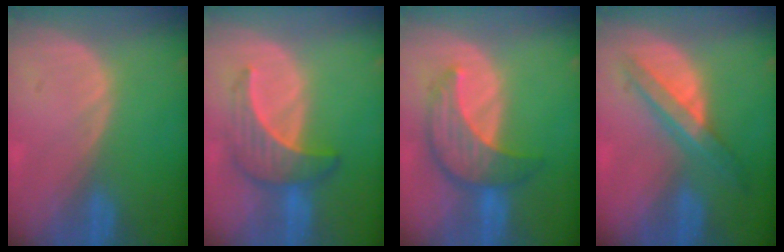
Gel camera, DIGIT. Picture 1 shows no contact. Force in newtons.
{"total": 6.5, "press": 6.3, "slide": 1.4}
{"total": 7.8, "press": 7.5, "slide": 2.2}
{"total": 7.2, "press": 6.1, "slide": 3.8}